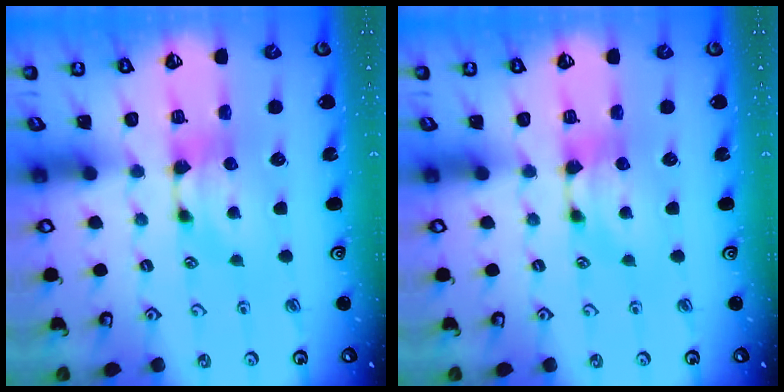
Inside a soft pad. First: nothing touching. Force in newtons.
{"total": 0.0}